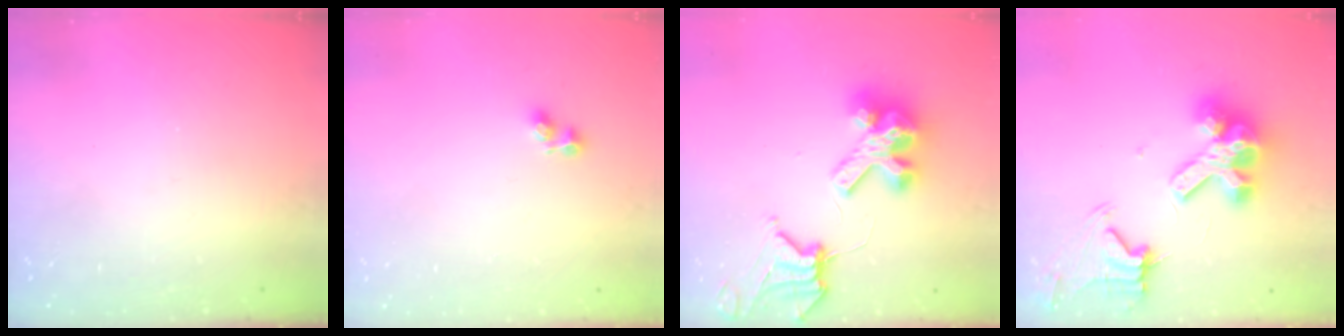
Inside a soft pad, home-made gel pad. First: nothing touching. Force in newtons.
{"total": 3.6, "press": 3.4, "slide": 1.3}
{"total": 12.2, "press": 12.1, "slide": 1.2}
{"total": 15.0, "press": 14.9, "slide": 1.8}